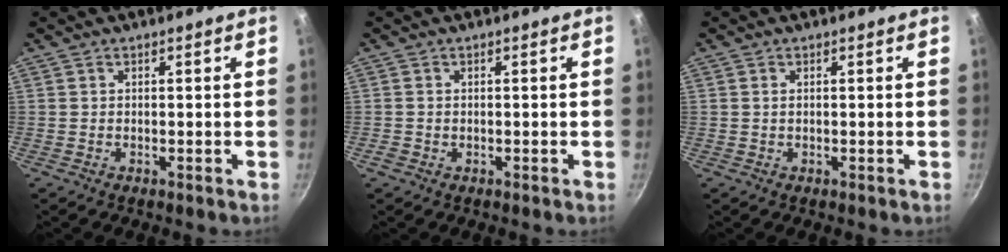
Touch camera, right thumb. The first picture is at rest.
{"total": 0.7, "force": [-0.3, 0.6, 0.3], "torque": [-0.005, -0.001, -0.004]}
{"total": 0.7, "force": [0.2, 0.3, 0.5], "torque": [-0.010, 0.000, 0.003]}